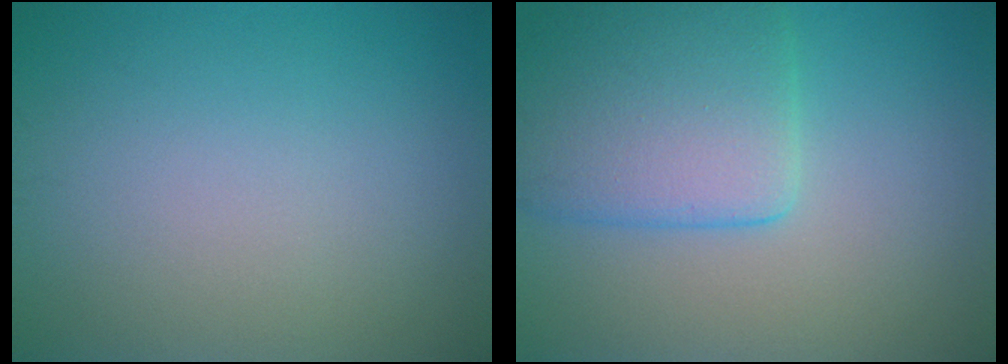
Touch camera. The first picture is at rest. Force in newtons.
{"total": 6.7, "press": 6.7, "slide": 0.3}